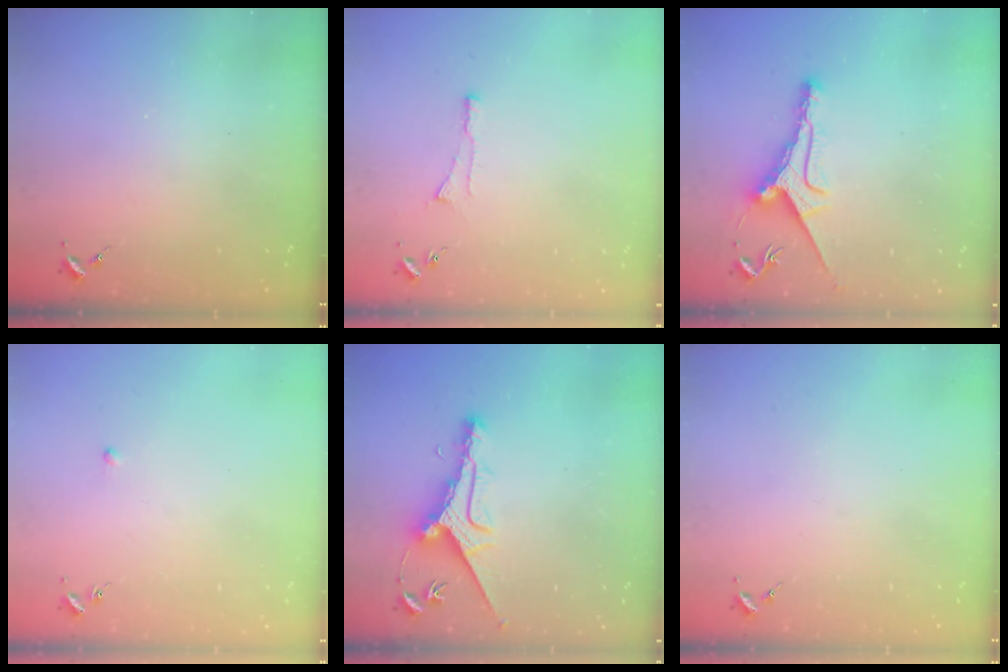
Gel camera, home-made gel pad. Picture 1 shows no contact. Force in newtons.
{"total": 5.2, "press": 5.2, "slide": 0.5}
{"total": 9.7, "press": 9.7, "slide": 0.8}
{"total": 2.6, "press": 2.5, "slide": 0.6}
{"total": 9.9, "press": 9.8, "slide": 1.0}
{"total": 0.0}